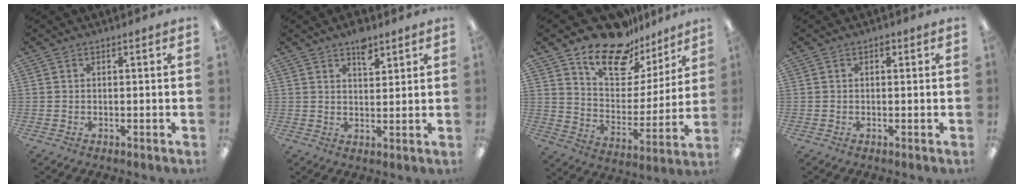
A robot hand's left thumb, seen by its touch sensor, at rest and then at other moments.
{"total": 5.4, "force": [4.0, 2.4, 2.7], "torque": [-0.029, -0.022, 0.067]}
{"total": 17.1, "force": [13.9, 7.7, 6.3], "torque": [-0.121, -0.097, 0.248]}
{"total": 1.1, "force": [0.6, 0.7, 0.7], "torque": [-0.006, 0.001, 0.008]}